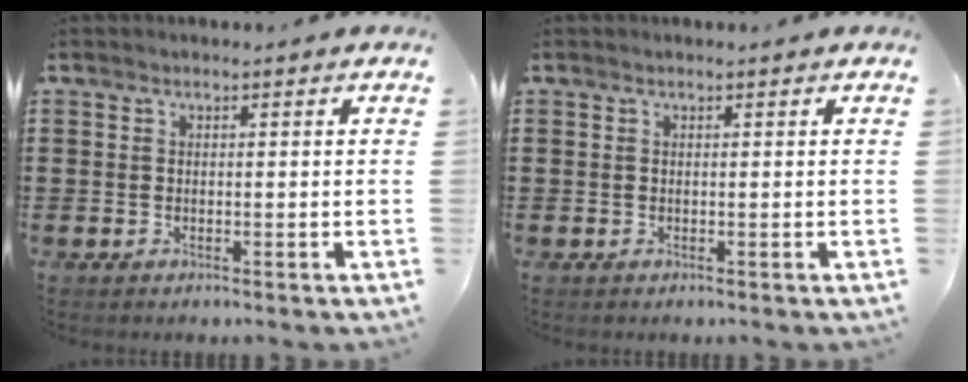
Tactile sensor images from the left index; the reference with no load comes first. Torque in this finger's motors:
{"motor_torque": [-0.47, 0.53, 0.00, -0.01]}